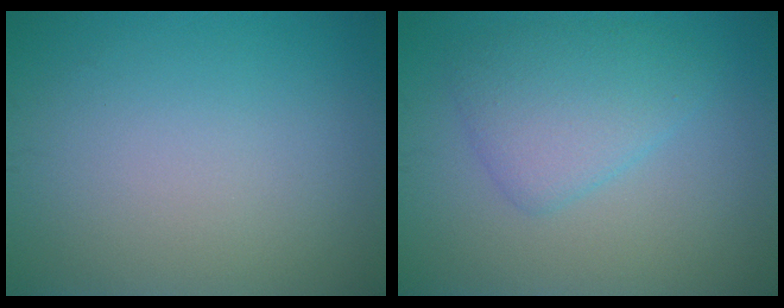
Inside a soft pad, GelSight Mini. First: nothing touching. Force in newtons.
{"total": 3.9, "press": 3.9, "slide": 0.1}